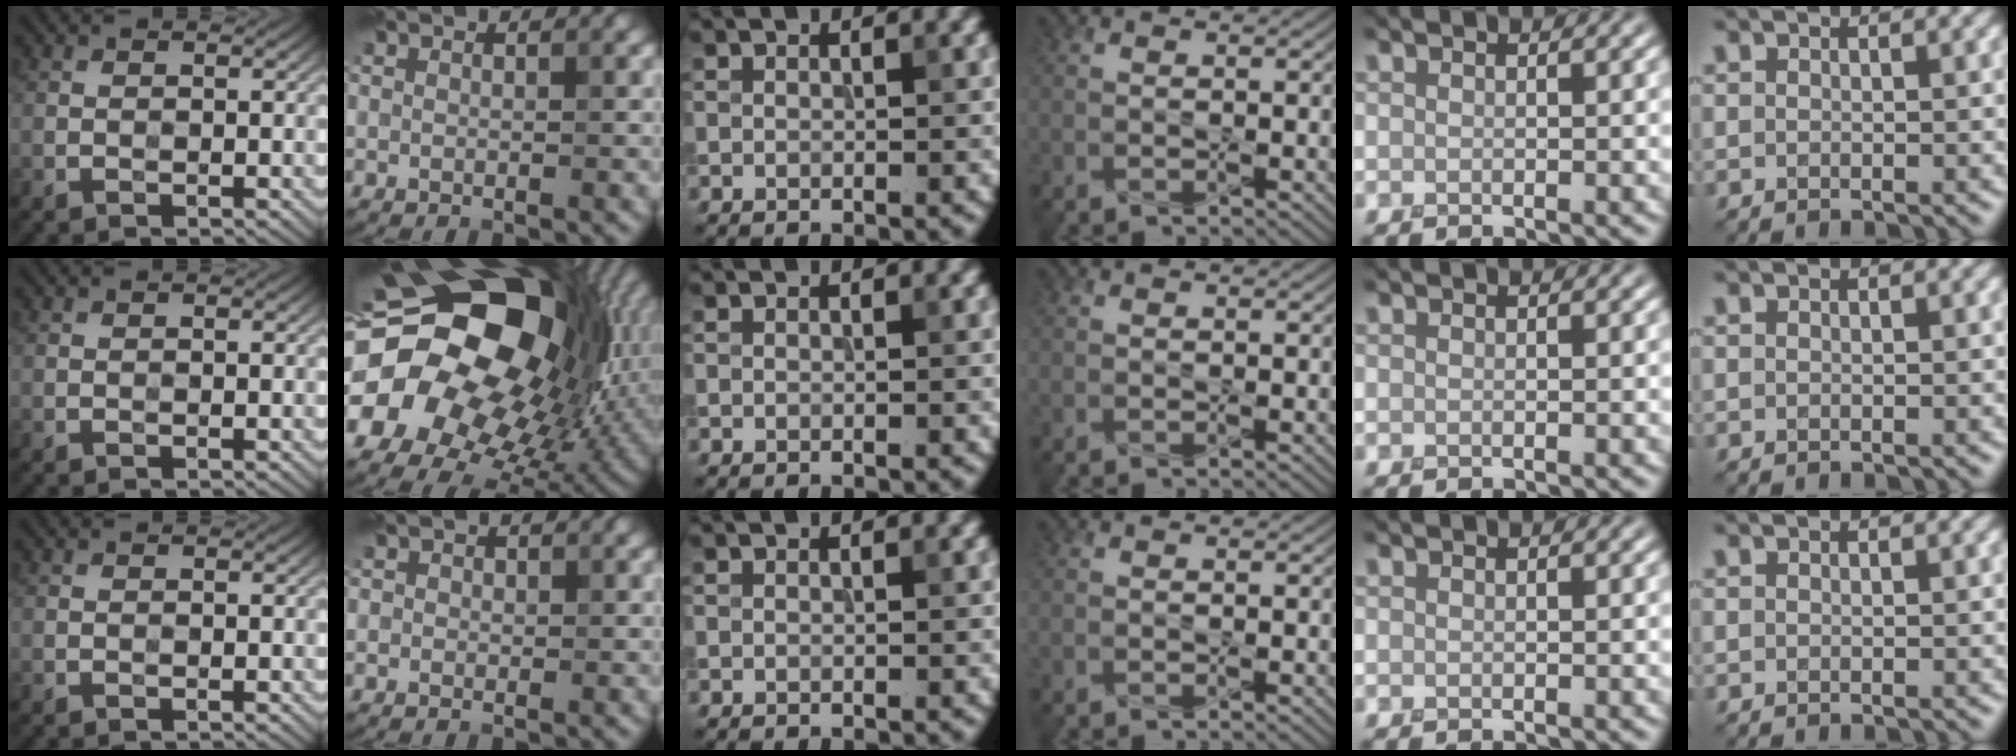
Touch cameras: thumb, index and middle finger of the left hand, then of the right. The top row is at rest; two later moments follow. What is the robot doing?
{"motion": "press", "object": "joystick"}